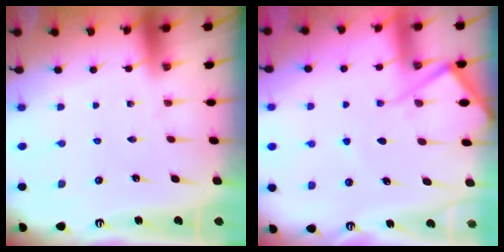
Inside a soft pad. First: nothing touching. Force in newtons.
{"total": 8.2, "press": 8.1, "slide": 1.1}